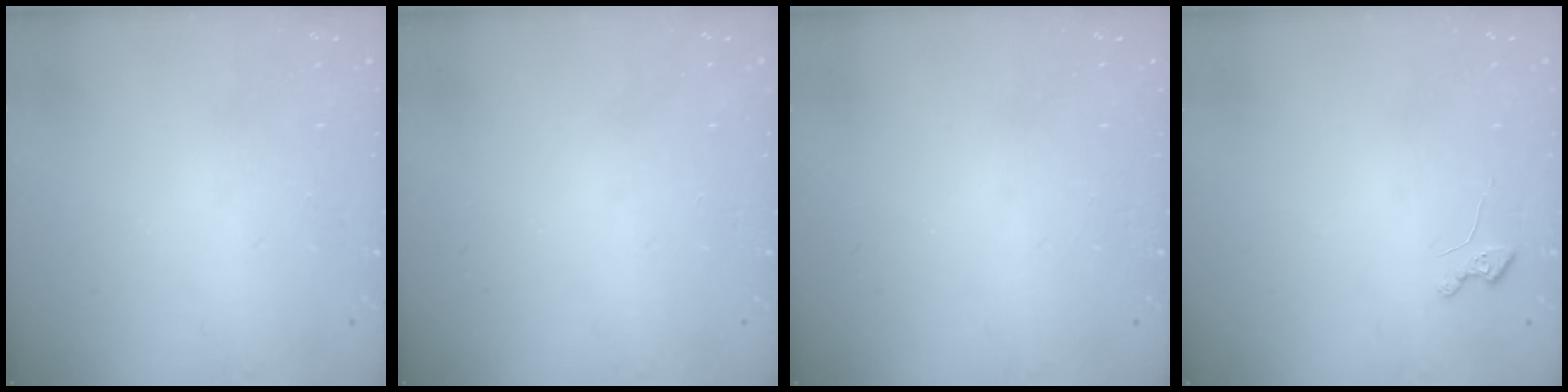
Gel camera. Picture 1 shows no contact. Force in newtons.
{"total": 0.0}
{"total": 0.0}
{"total": 2.7, "press": 2.7, "slide": 0.4}